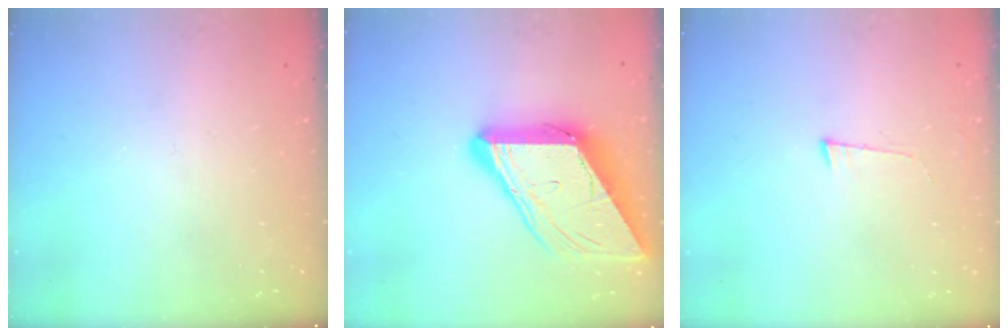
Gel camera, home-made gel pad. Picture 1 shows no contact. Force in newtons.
{"total": 17.6, "press": 17.5, "slide": 1.9}
{"total": 4.5, "press": 4.0, "slide": 2.0}